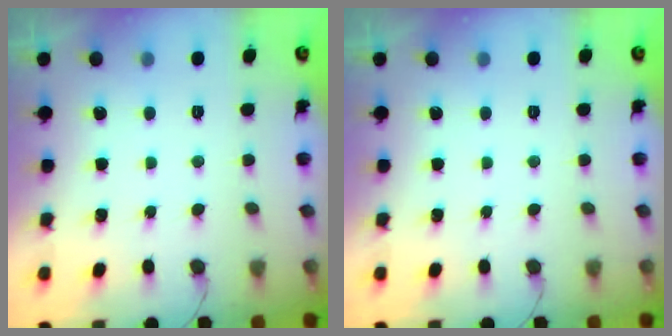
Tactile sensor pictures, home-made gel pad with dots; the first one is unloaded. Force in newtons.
{"total": 0.0}